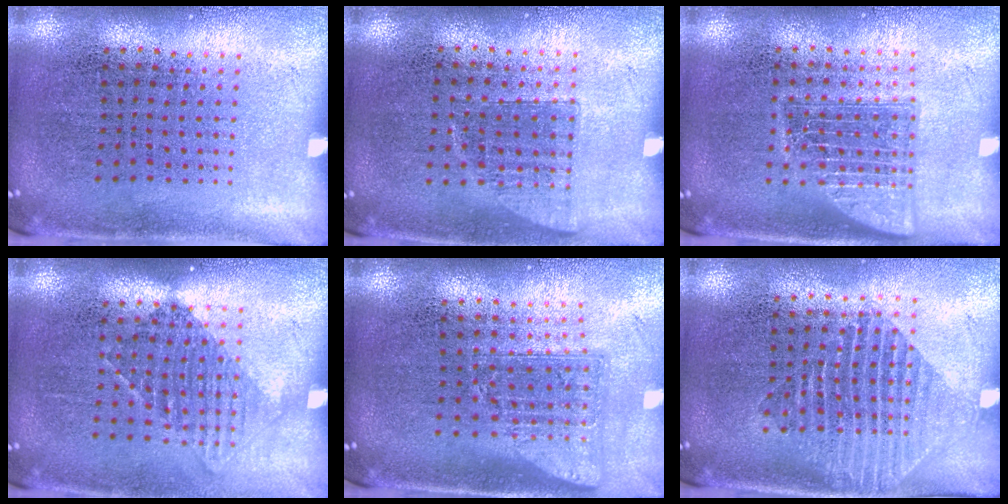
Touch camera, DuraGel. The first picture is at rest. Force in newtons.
{"total": 0.8, "press": 0.7, "slide": 0.3}
{"total": 2.2, "press": 2.2, "slide": 0.3}
{"total": 1.3, "press": 1.1, "slide": 0.7}
{"total": 1.7, "press": 1.3, "slide": 1.1}
{"total": 1.6, "press": 1.3, "slide": 0.8}